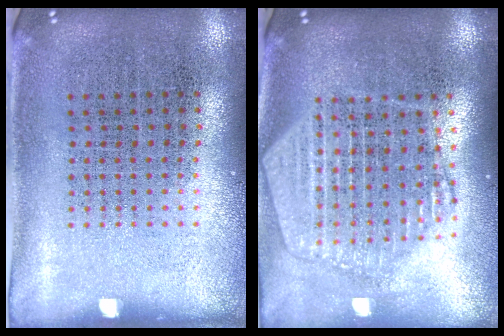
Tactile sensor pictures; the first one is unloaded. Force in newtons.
{"total": 2.3, "press": 2.1, "slide": 1.1}